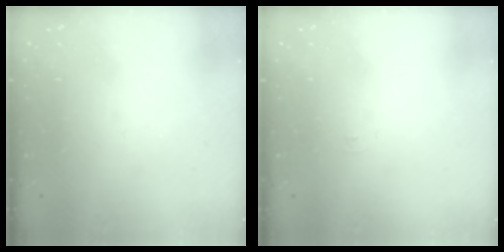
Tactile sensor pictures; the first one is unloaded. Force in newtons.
{"total": 3.3, "press": 3.3, "slide": 0.4}